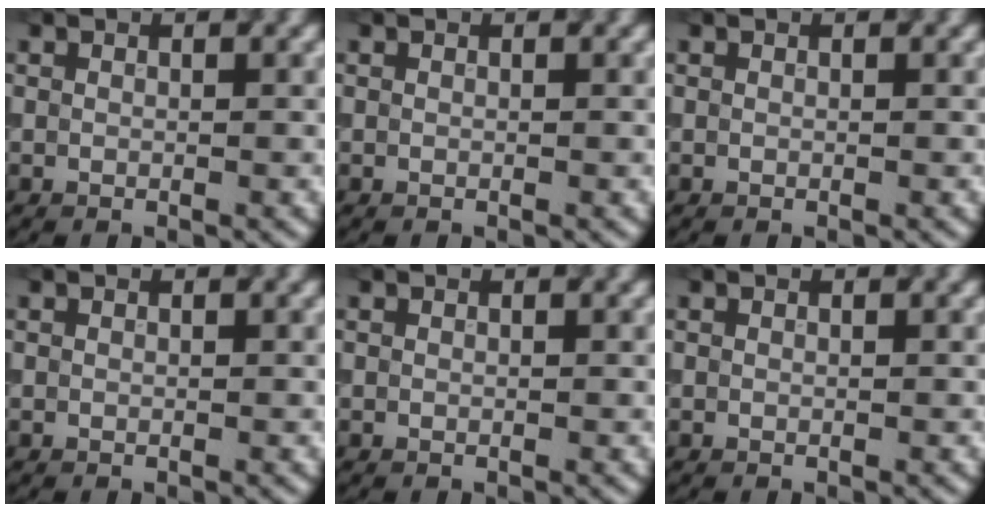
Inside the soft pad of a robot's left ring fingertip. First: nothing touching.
{"total": 0.0}
{"total": 0.0}
{"total": 0.0}
{"total": 0.0}
{"total": 0.0}